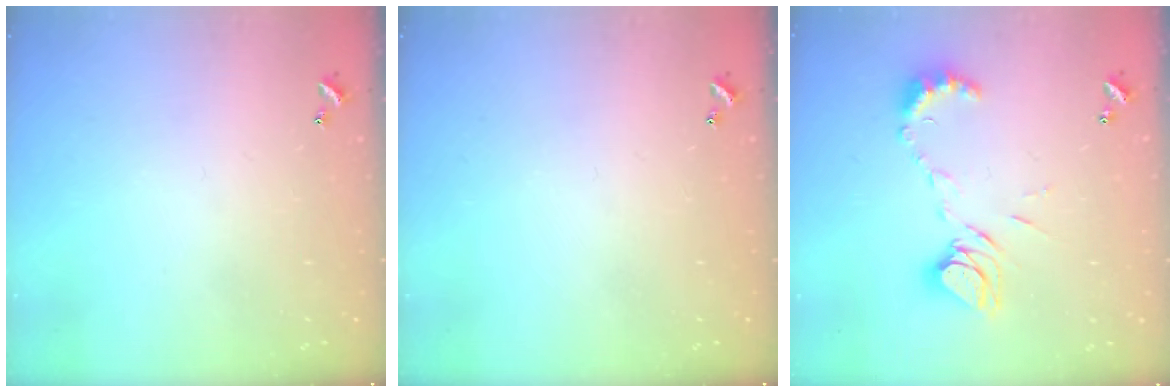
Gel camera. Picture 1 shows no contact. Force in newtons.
{"total": 0.0}
{"total": 11.4, "press": 11.4, "slide": 1.0}